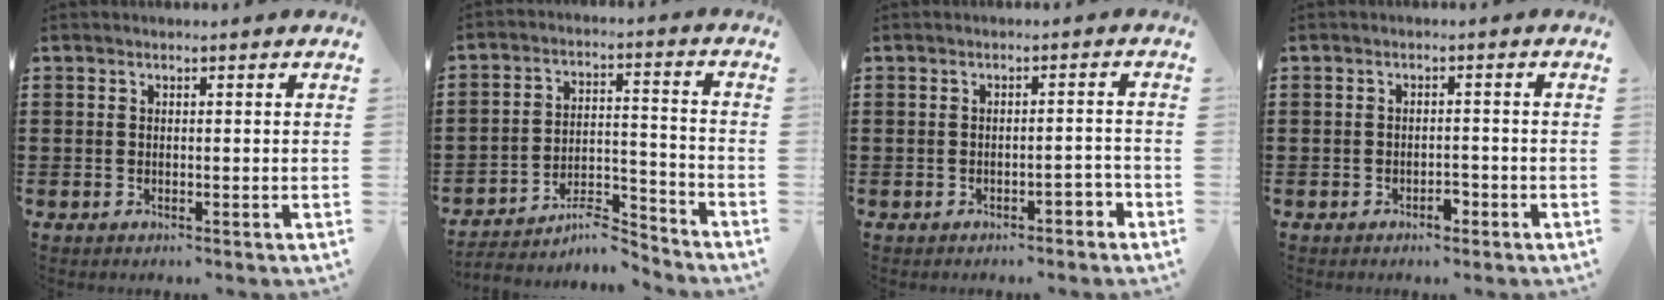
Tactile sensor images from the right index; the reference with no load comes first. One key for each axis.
{"total": 6.6, "fx": -5.9, "fy": 1.5, "fz": 2.6, "tx": -0.035, "ty": 0.012, "tz": -0.110}
{"total": 2.2, "fx": -1.6, "fy": 0.6, "fz": 1.3, "tx": -0.026, "ty": 0.004, "tz": -0.034}
{"total": 2.0, "fx": -1.4, "fy": 0.8, "fz": 1.2, "tx": -0.025, "ty": -0.002, "tz": -0.028}